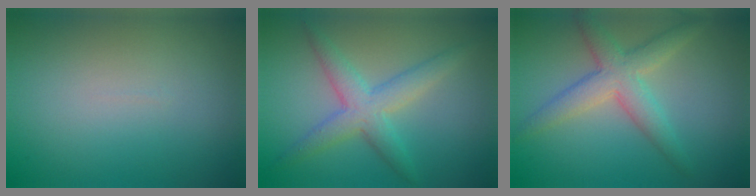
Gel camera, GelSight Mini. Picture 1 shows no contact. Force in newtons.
{"total": 4.1, "press": 4.1, "slide": 0.1}
{"total": 4.3, "press": 4.3, "slide": 0.1}